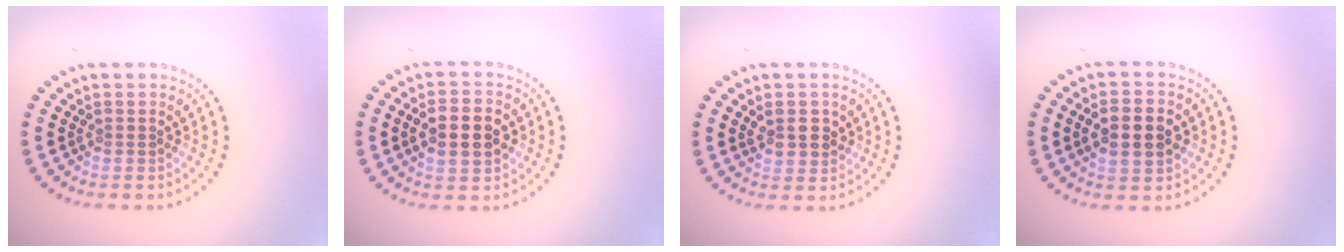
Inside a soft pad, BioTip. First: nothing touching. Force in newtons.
{"total": 4.7, "press": 4.7, "slide": 0.3}
{"total": 2.1, "press": 2.0, "slide": 0.6}
{"total": 4.5, "press": 4.5, "slide": 0.3}